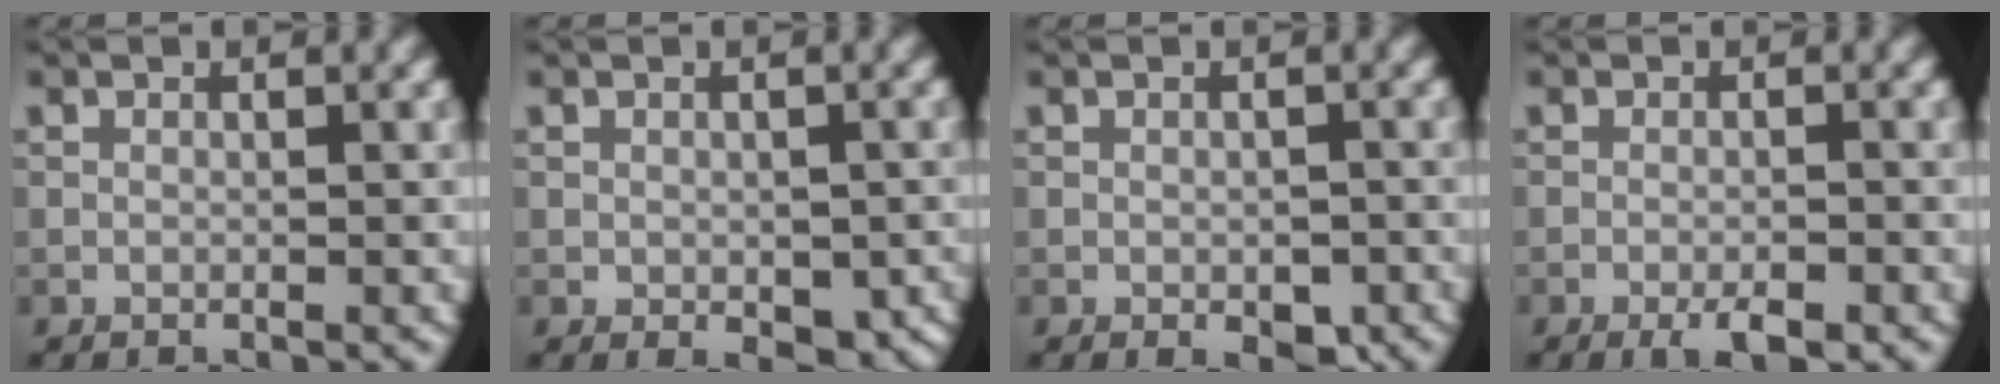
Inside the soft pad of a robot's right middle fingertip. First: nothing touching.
{"total": 3.3, "force": [-0.9, 2.0, 2.5], "torque": [-0.031, -0.012, -0.008]}
{"total": 2.3, "force": [-0.8, 1.2, 1.7], "torque": [-0.023, -0.007, -0.007]}
{"total": 2.6, "force": [-1.6, 0.6, 2.0], "torque": [-0.034, -0.003, -0.028]}